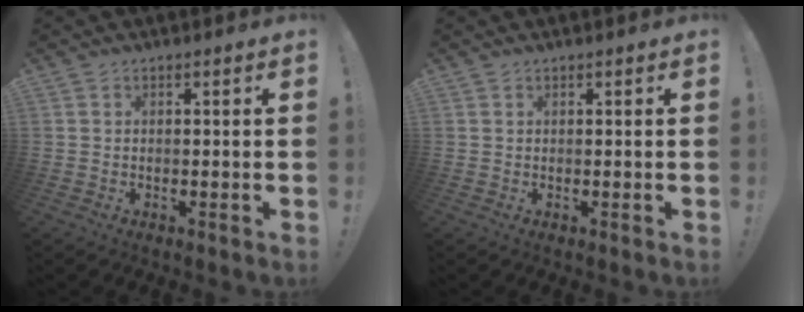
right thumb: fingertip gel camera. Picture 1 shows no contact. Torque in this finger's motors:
{"motor_torque": [-0.01, 0.00, 0.00, 0.00, 0.00]}